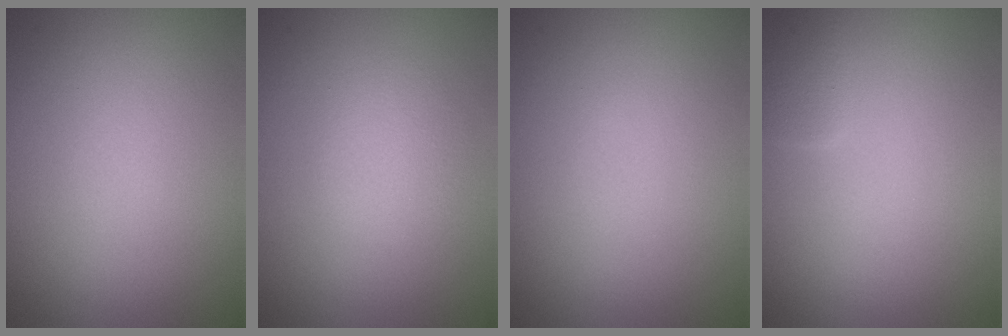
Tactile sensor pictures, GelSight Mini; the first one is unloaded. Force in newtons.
{"total": 1.6, "press": 1.6, "slide": 0.1}
{"total": 0.0}
{"total": 1.2, "press": 1.2, "slide": 0.1}